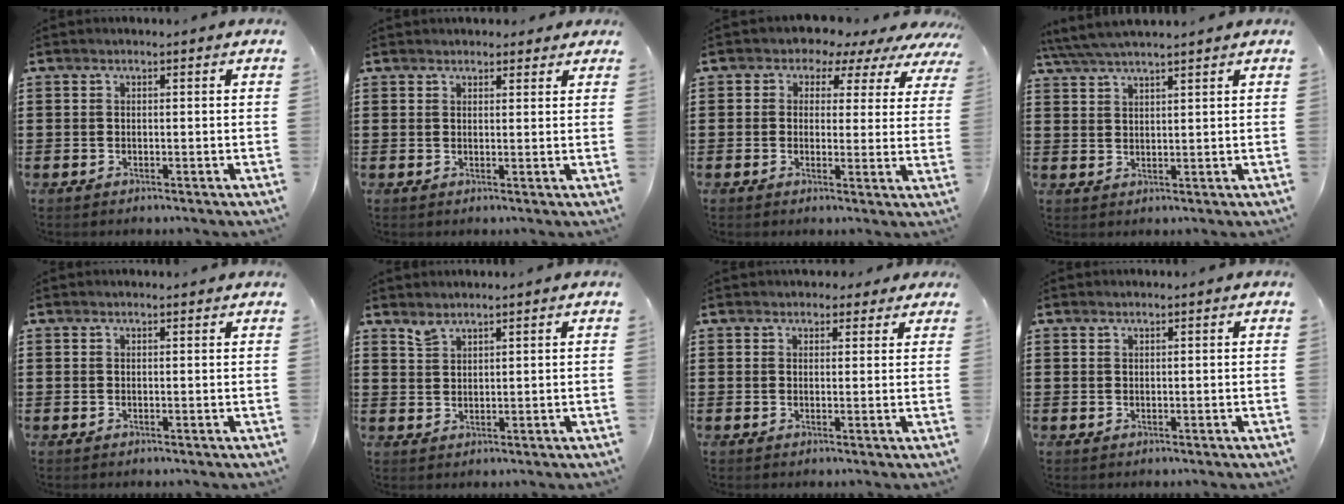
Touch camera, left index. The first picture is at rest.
{"total": 2.0, "force": [1.9, 0.7, 0.2], "torque": [0.000, 0.000, 0.034]}
{"total": 3.3, "force": [2.3, 2.2, 0.9], "torque": [-0.031, -0.015, 0.032]}
{"total": 3.8, "force": [3.5, -0.1, 1.5], "torque": [-0.039, -0.007, 0.063]}
{"total": 0.7, "force": [0.7, 0.0, 0.2], "torque": [-0.006, 0.000, 0.014]}
{"total": 2.2, "force": [2.1, 0.5, 0.5], "torque": [-0.014, 0.001, 0.041]}
{"total": 2.3, "force": [2.1, 1.0, 0.2], "torque": [-0.004, 0.000, 0.036]}
{"total": 0.7, "force": [0.7, 0.1, 0.2], "torque": [-0.005, -0.001, 0.014]}